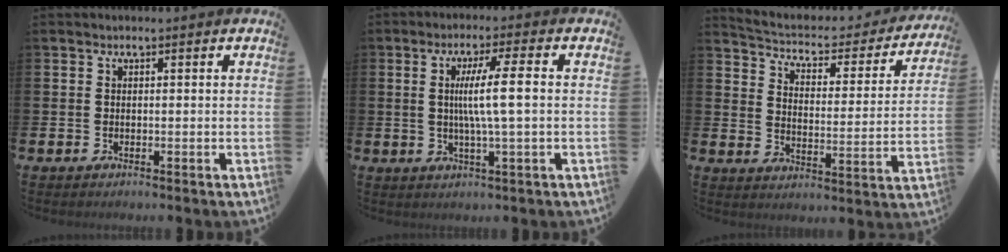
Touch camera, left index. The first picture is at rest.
{"total": 6.3, "force": [0.5, -0.1, 6.3], "torque": [-0.110, -0.005, 0.002]}
{"total": 5.0, "force": [4.5, 1.9, 1.3], "torque": [-0.045, -0.039, 0.068]}